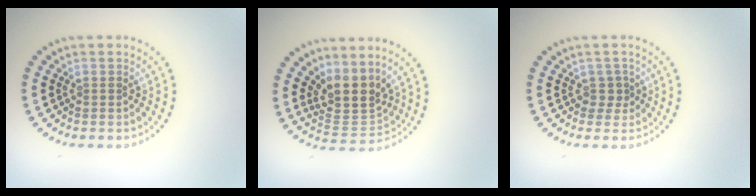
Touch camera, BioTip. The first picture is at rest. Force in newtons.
{"total": 4.1, "press": 3.0, "slide": 2.7}
{"total": 1.1, "press": 0.8, "slide": 0.7}